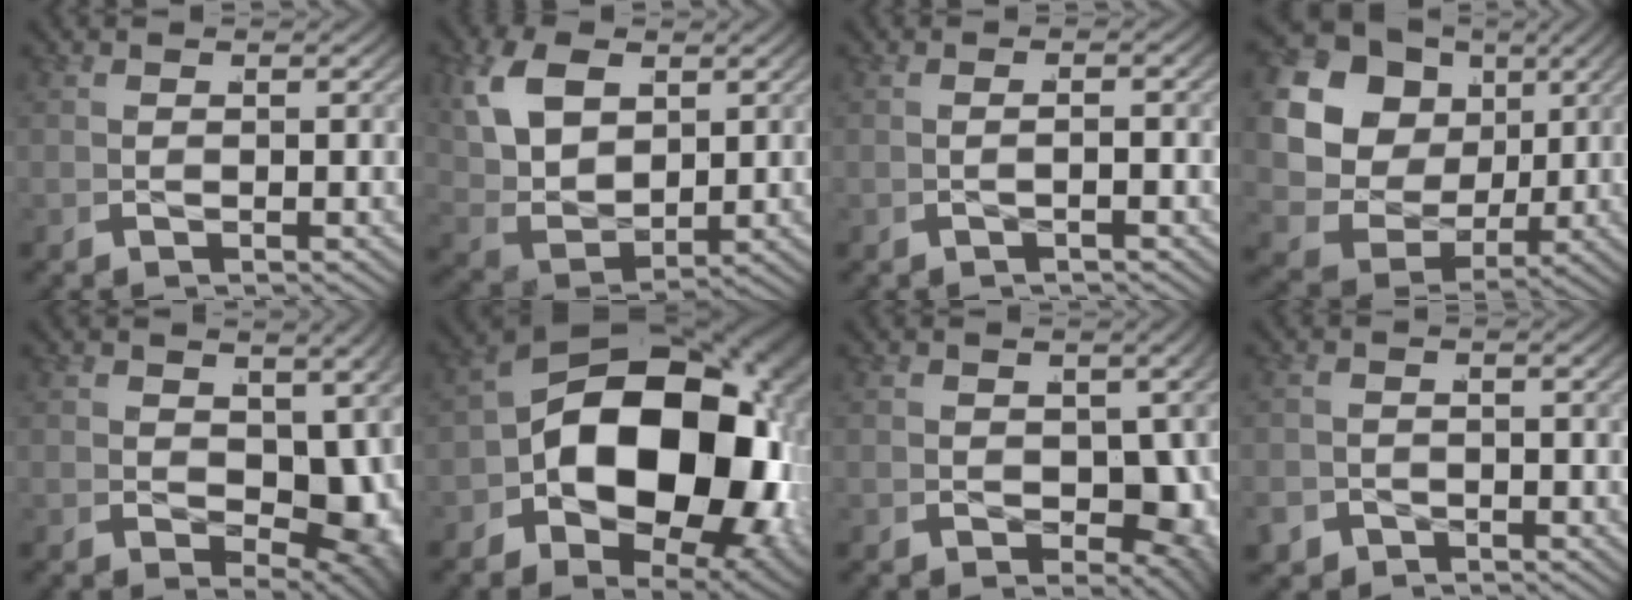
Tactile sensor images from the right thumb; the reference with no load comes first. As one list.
[{"total": 9.3, "force": [0.9, 6.7, 6.4], "torque": [-0.156, -0.026, 0.031]}, {"total": 0.9, "force": [-0.7, -0.4, 0.3], "torque": [-0.007, 0.005, -0.014]}, {"total": 16.5, "force": [1.4, 13.3, 9.8], "torque": [-0.228, -0.028, 0.024]}, {"total": 8.2, "force": [0.0, 5.8, 5.8], "torque": [-0.103, -0.053, 0.033]}, {"total": 23.1, "force": [-0.8, 14.8, 17.7], "torque": [-0.297, -0.063, 0.014]}, {"total": 8.7, "force": [-0.6, 6.5, 5.8], "torque": [-0.094, -0.052, 0.019]}, {"total": 2.6, "force": [-2.2, 1.4, -0.1], "torque": [0.001, -0.012, -0.033]}]